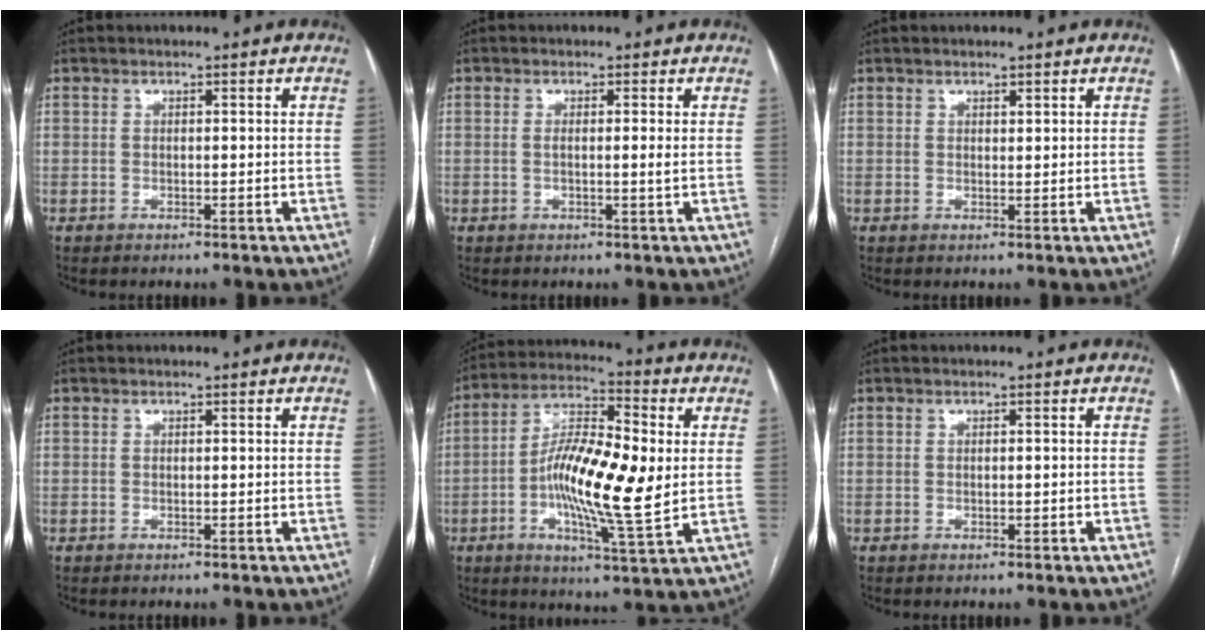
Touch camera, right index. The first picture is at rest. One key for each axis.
{"total": 1.7, "fx": 0.0, "fy": -0.3, "fz": 1.6, "tx": -0.030, "ty": -0.001, "tz": -0.001}
{"total": 0.8, "fx": 0.7, "fy": 0.2, "fz": 0.4, "tx": -0.009, "ty": -0.001, "tz": 0.011}
{"total": 0.0}
{"total": 16.0, "fx": -0.7, "fy": 3.1, "fz": 15.7, "tx": -0.287, "ty": 0.005, "tz": -0.019}
{"total": 0.5, "fx": -0.2, "fy": 0.2, "fz": 0.5, "tx": -0.011, "ty": -0.001, "tz": 0.000}